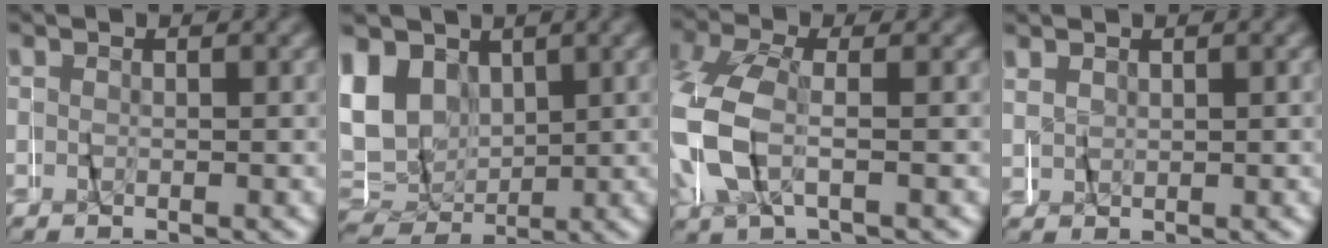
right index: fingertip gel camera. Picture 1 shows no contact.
{"total": 11.3, "force": [1.7, 9.9, 5.0], "torque": [-0.121, -0.009, 0.028]}
{"total": 6.8, "force": [-0.8, 5.2, 4.3], "torque": [-0.155, -0.023, -0.005]}
{"total": 1.0, "force": [0.9, 0.3, -0.3], "torque": [-0.002, 0.004, 0.019]}